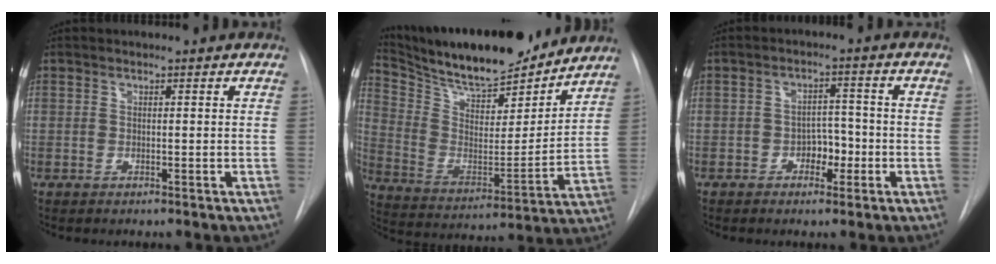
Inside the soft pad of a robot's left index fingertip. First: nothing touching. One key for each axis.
{"total": 20.3, "fx": 18.2, "fy": 4.1, "fz": 8.1, "tx": -0.148, "ty": -0.014, "tz": 0.296}
{"total": 3.7, "fx": -2.1, "fy": 2.2, "fz": 2.1, "tx": -0.022, "ty": 0.003, "tz": -0.032}